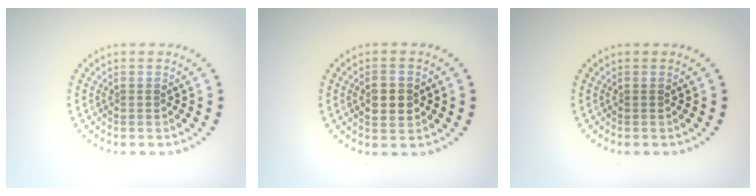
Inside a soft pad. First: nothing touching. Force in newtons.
{"total": 2.9, "press": 2.9, "slide": 0.2}
{"total": 0.0}